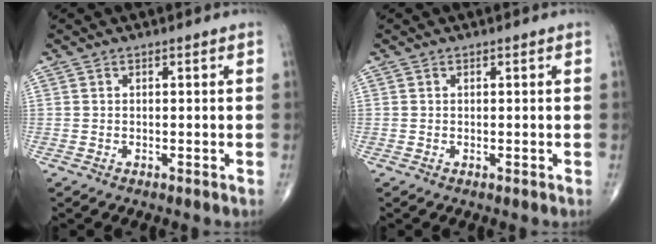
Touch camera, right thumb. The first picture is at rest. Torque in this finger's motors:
{"motor_torque": [0.17, -0.10, 0.02, 0.13, -0.02]}